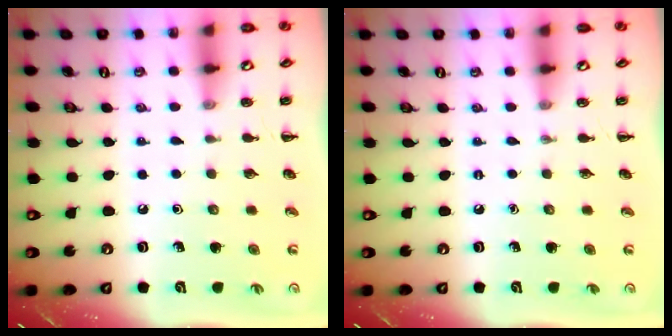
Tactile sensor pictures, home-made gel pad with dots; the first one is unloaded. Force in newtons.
{"total": 0.0}